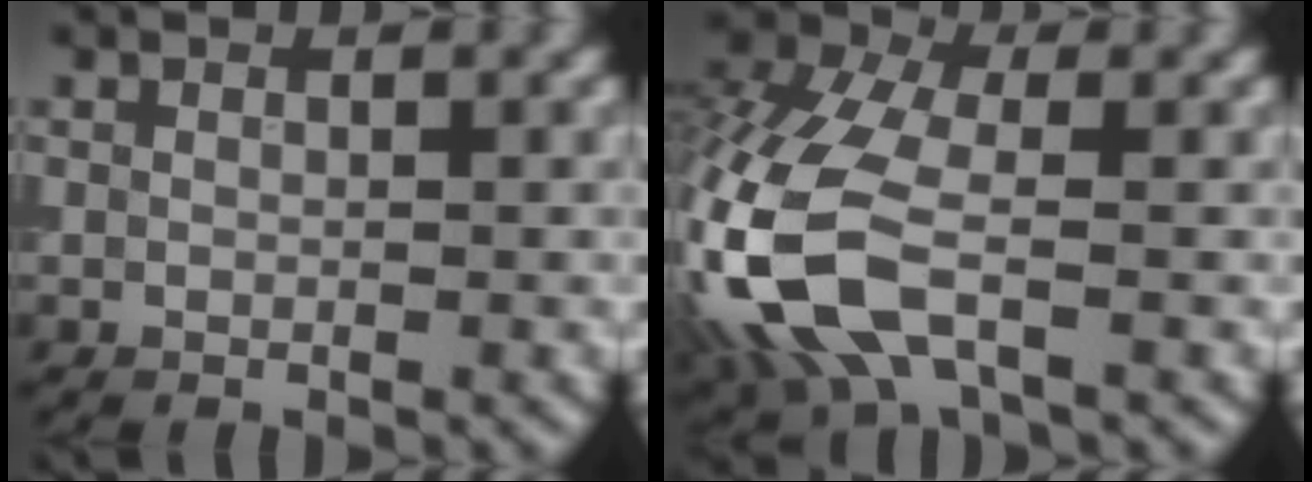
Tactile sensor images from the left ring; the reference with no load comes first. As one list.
[{"total": 12.2, "force": [-3.1, 6.9, 9.5], "torque": [-0.248, -0.004, -0.074]}]